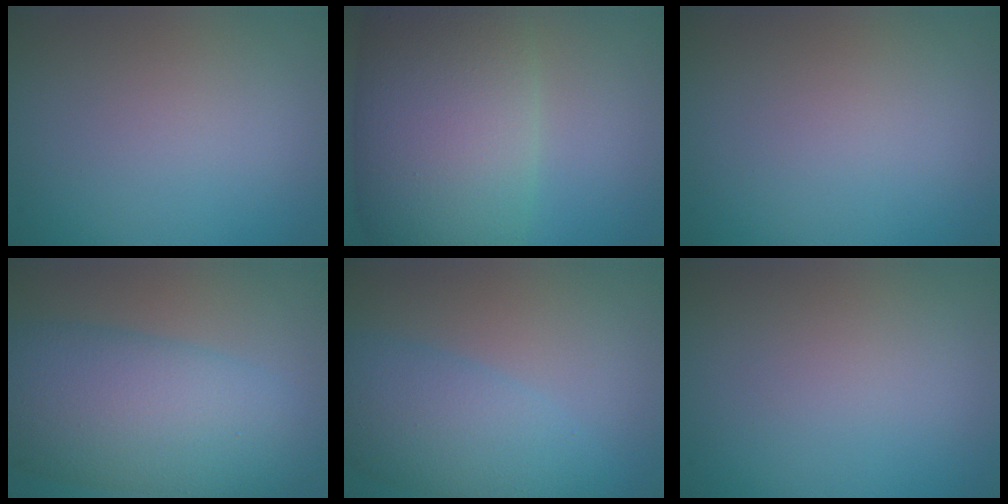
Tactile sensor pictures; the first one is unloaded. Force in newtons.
{"total": 14.2, "press": 14.2, "slide": 0.6}
{"total": 0.0}
{"total": 10.7, "press": 10.7, "slide": 0.4}
{"total": 5.8, "press": 5.8, "slide": 0.2}
{"total": 0.0}